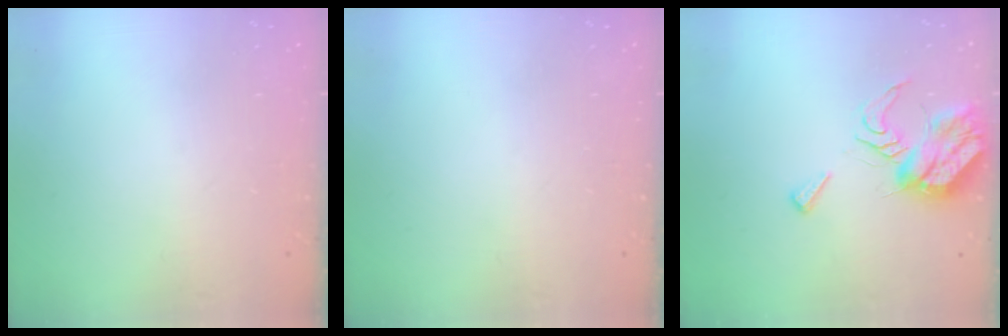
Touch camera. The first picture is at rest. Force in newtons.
{"total": 0.0}
{"total": 9.0, "press": 9.0, "slide": 0.8}